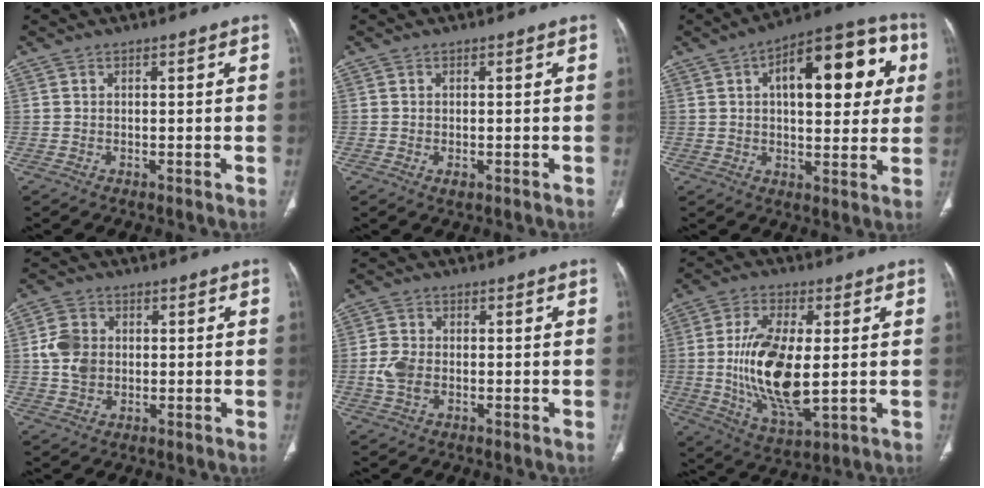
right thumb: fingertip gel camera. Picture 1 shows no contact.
{"total": 1.2, "force": [-0.4, 0.6, 0.9], "torque": [-0.016, -0.002, -0.004]}
{"total": 20.0, "force": [5.3, 9.3, 16.9], "torque": [-0.187, 0.019, 0.067]}
{"total": 6.6, "force": [0.4, 5.2, 4.0], "torque": [-0.067, 0.002, 0.007]}
{"total": 4.7, "force": [-0.8, 3.2, 3.4], "torque": [-0.079, 0.006, -0.017]}
{"total": 18.0, "force": [0.1, 8.4, 15.9], "torque": [-0.300, -0.017, 0.010]}